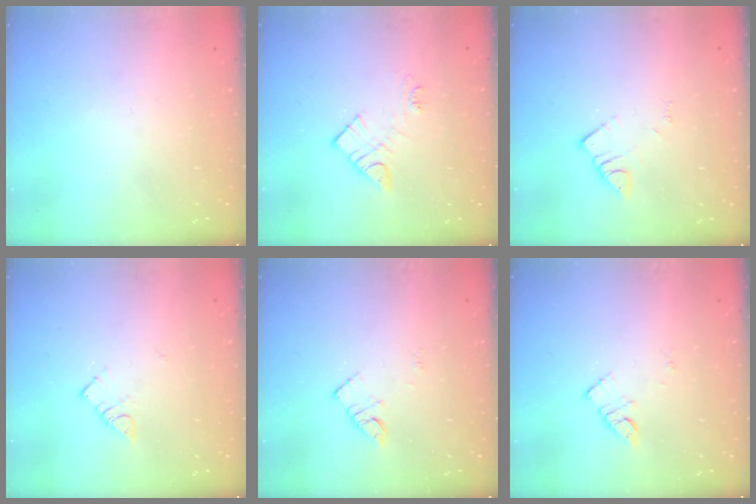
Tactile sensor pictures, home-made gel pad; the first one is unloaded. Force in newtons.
{"total": 8.8, "press": 8.7, "slide": 0.4}
{"total": 3.4, "press": 3.4, "slide": 0.1}
{"total": 3.6, "press": 3.6, "slide": 0.3}
{"total": 4.4, "press": 4.4, "slide": 0.4}
{"total": 4.4, "press": 4.4, "slide": 0.4}